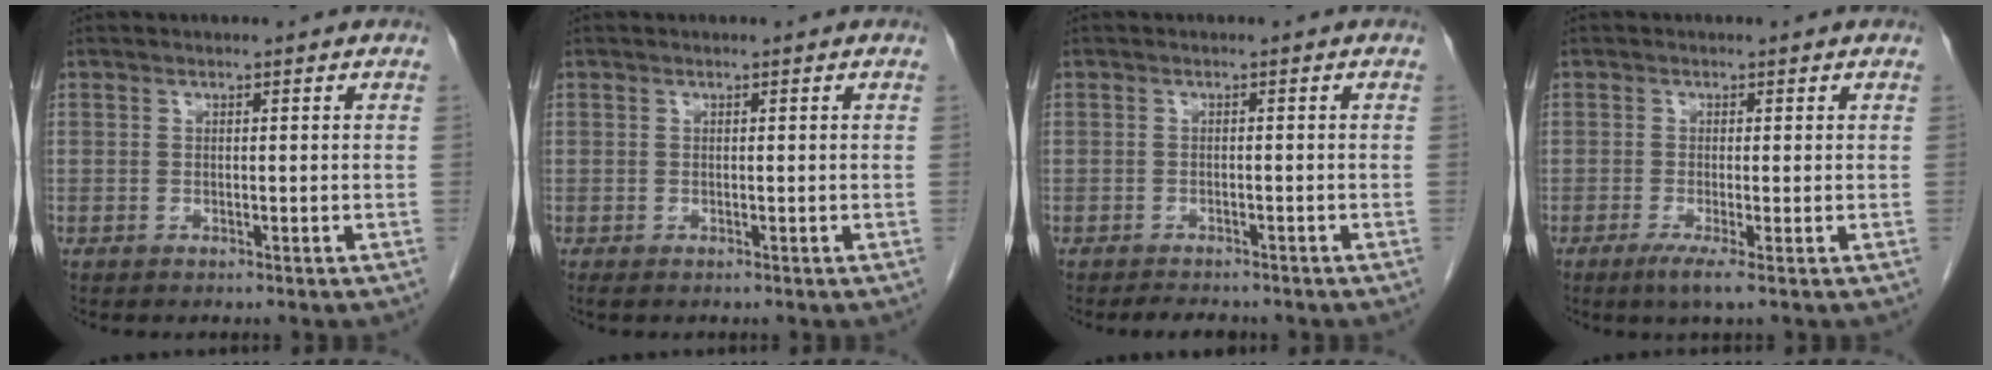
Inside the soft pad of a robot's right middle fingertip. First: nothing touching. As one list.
[{"total": 0.6, "force": [-0.5, 0.2, 0.3], "torque": [-0.003, -0.001, -0.008]}, {"total": 3.1, "force": [-2.7, 1.5, 0.5], "torque": [-0.012, 0.001, -0.034]}, {"total": 2.7, "force": [-1.4, -0.3, 2.3], "torque": [-0.041, -0.009, -0.028]}]